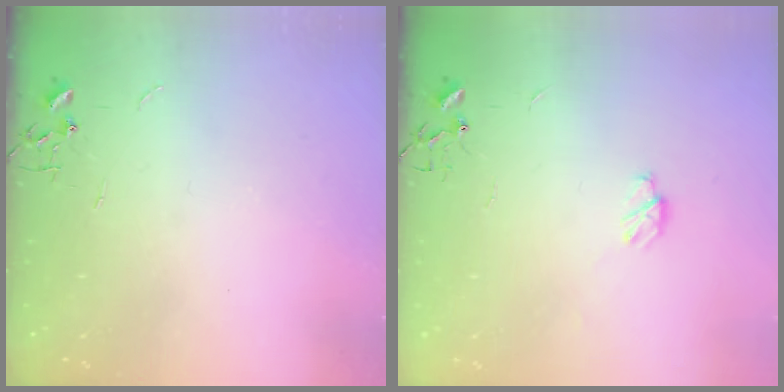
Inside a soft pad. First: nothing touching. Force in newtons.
{"total": 5.1, "press": 5.1, "slide": 0.5}